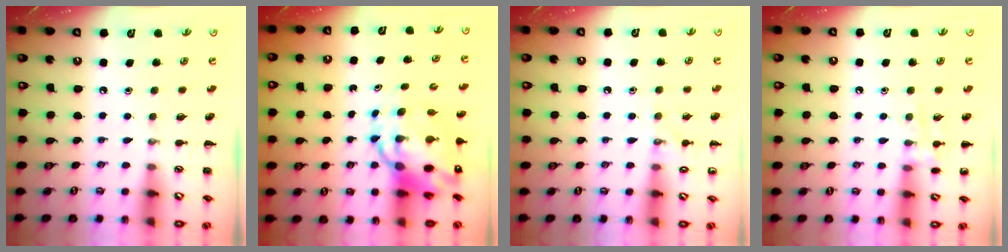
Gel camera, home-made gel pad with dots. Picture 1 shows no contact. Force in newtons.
{"total": 11.8, "press": 11.3, "slide": 3.2}
{"total": 7.5, "press": 7.3, "slide": 1.8}
{"total": 7.8, "press": 7.8, "slide": 0.7}